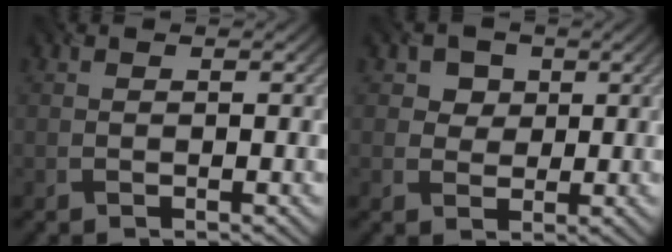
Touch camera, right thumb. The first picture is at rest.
{"total": 3.9, "force": [1.8, 3.2, 1.5], "torque": [-0.038, -0.009, 0.031]}